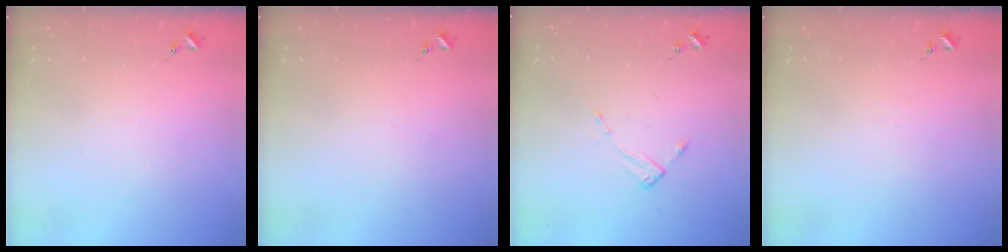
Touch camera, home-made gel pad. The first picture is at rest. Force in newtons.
{"total": 0.0}
{"total": 2.6, "press": 2.6, "slide": 0.3}
{"total": 0.0}